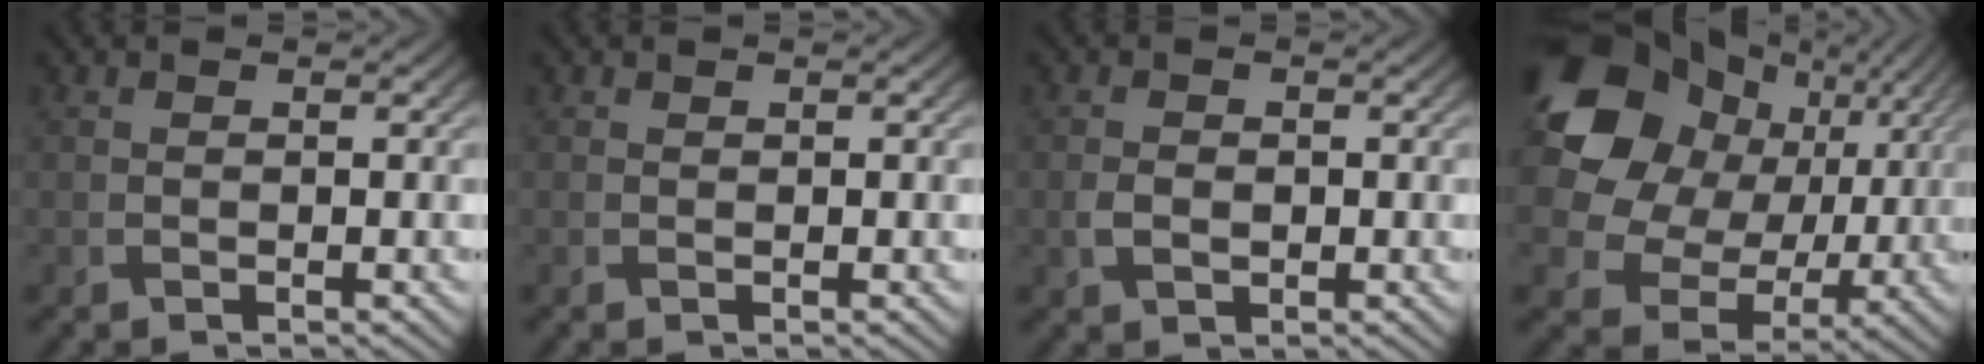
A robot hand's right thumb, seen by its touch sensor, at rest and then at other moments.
{"total": 0.0}
{"total": 2.2, "force": [-0.6, 1.5, 1.4], "torque": [-0.033, -0.005, -0.011]}
{"total": 18.1, "force": [5.4, 14.6, 9.2], "torque": [-0.257, 0.027, 0.118]}